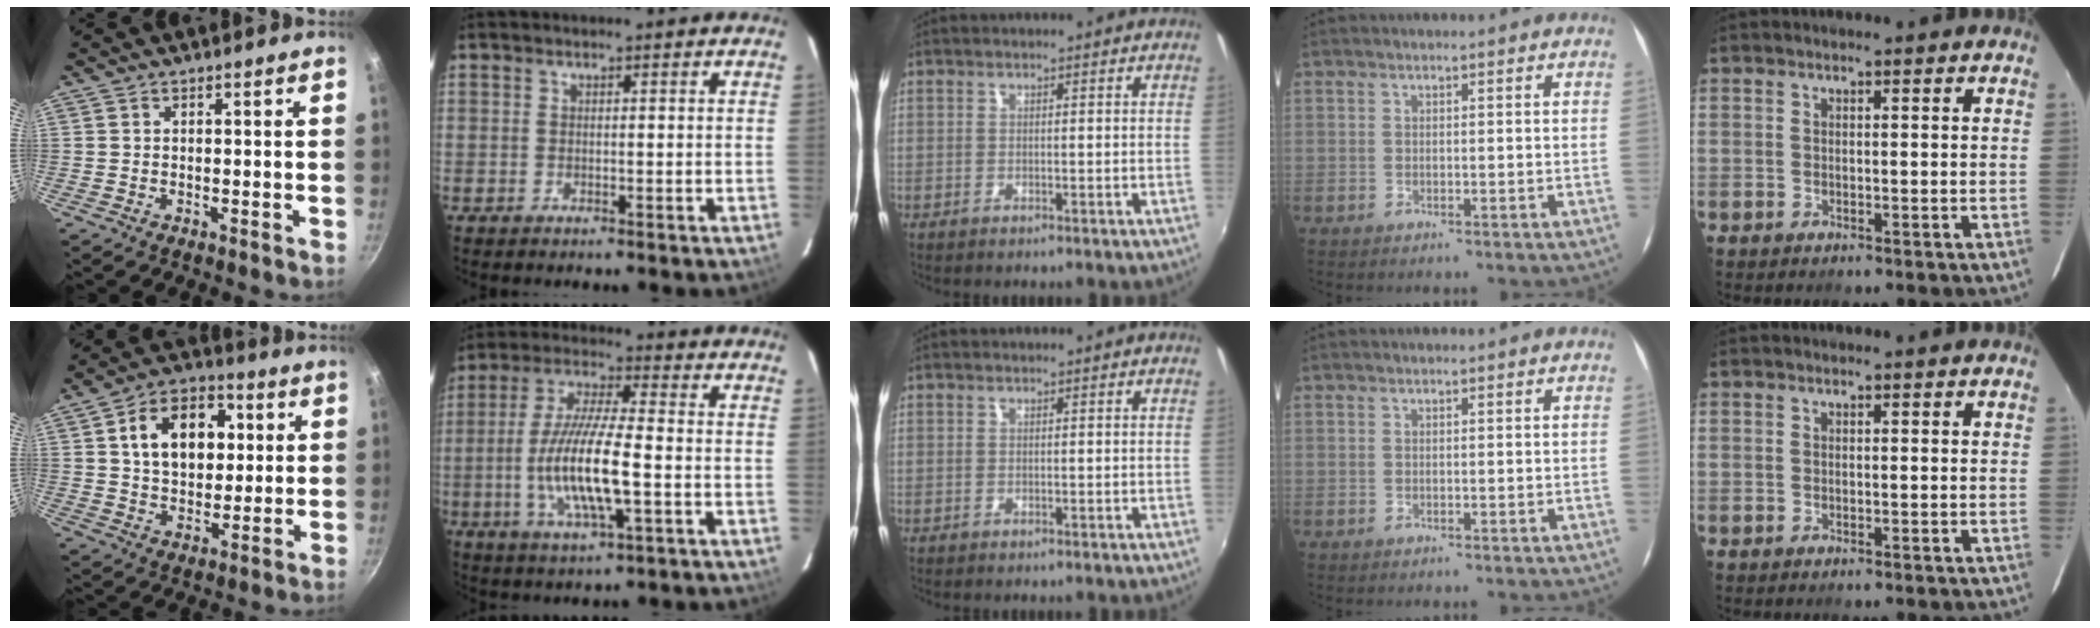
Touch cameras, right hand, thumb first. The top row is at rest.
{"thumb": {"total": 14.4, "force": [3.4, 9.9, 9.9], "torque": [-0.128, 0.012, 0.046]}, "index": {"total": 14.5, "force": [-3.3, 2.9, 13.8], "torque": [-0.276, -0.007, -0.062]}}